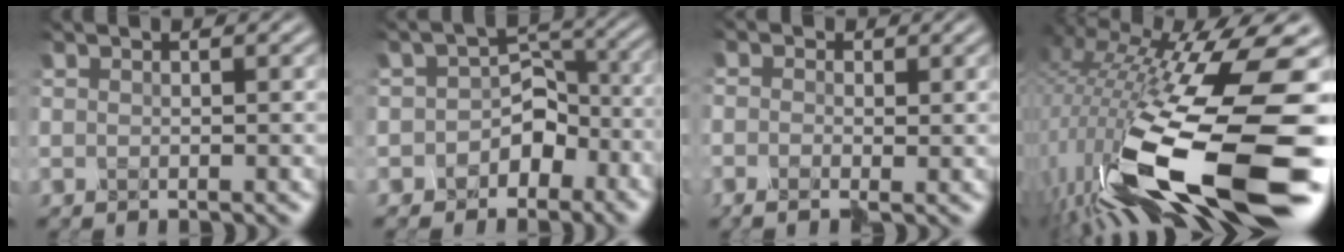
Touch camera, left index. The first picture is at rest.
{"total": 4.7, "force": [-2.7, 3.5, 1.4], "torque": [0.004, 0.020, -0.058]}
{"total": 1.1, "force": [-1.0, 0.6, 0.2], "torque": [-0.005, 0.001, -0.026]}
{"total": 15.2, "force": [-3.7, 4.4, 14.0], "torque": [-0.279, 0.002, -0.068]}